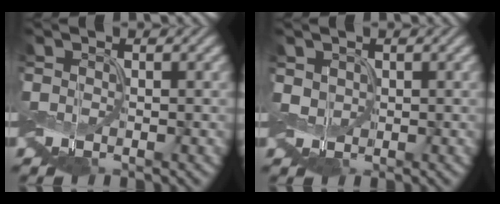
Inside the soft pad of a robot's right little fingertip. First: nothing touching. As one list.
[{"total": 1.6, "force": [0.1, 1.4, 0.8], "torque": [-0.028, 0.003, 0.002]}]